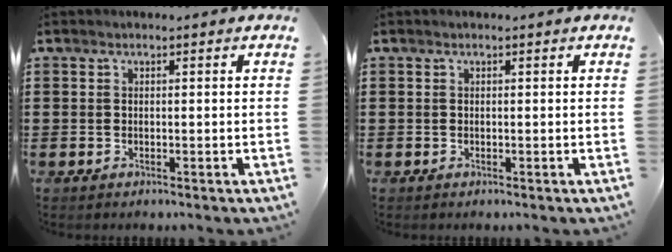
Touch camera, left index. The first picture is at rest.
{"total": 0.0}